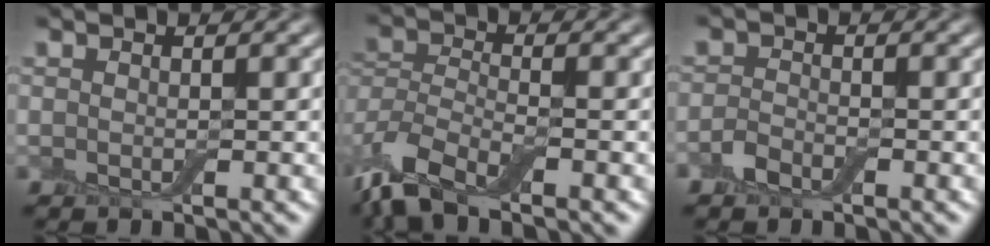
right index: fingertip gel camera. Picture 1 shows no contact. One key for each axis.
{"total": 6.6, "fx": -4.7, "fy": 2.4, "fz": 3.9, "tx": -0.078, "ty": -0.005, "tz": -0.104}
{"total": 1.7, "fx": -1.1, "fy": 0.9, "fz": 0.9, "tx": -0.018, "ty": 0.004, "tz": -0.025}